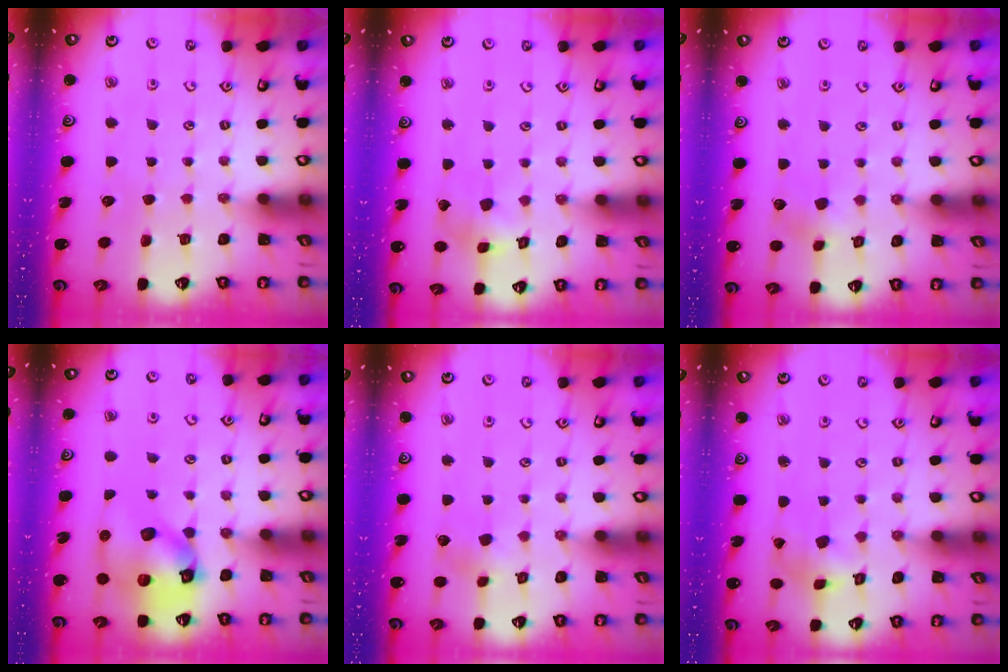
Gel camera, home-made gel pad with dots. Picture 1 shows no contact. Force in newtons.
{"total": 4.8, "press": 4.8, "slide": 0.4}
{"total": 2.9, "press": 2.9, "slide": 0.4}
{"total": 13.7, "press": 13.5, "slide": 2.1}
{"total": 2.9, "press": 2.9, "slide": 0.4}
{"total": 3.8, "press": 3.7, "slide": 0.8}